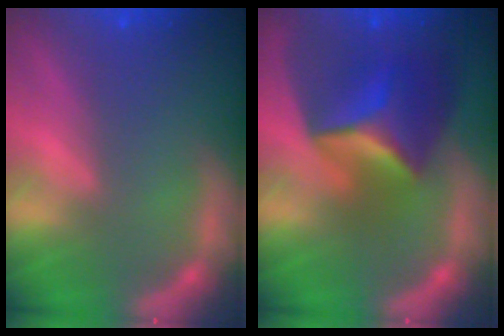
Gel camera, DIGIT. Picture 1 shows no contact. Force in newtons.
{"total": 8.4}